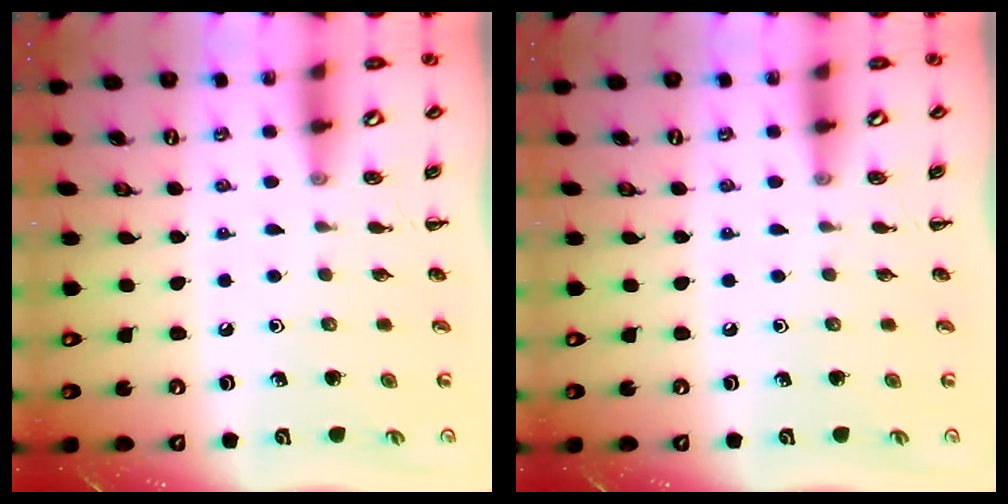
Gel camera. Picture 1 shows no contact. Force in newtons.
{"total": 0.0}